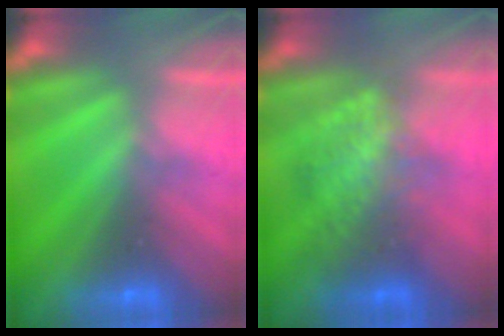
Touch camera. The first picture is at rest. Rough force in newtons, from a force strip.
{"total": 2.3}